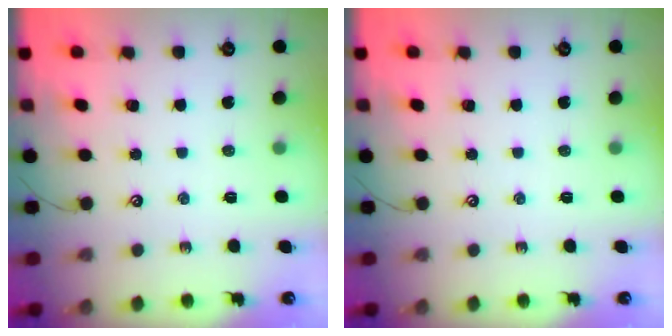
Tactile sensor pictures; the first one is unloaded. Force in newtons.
{"total": 0.0}